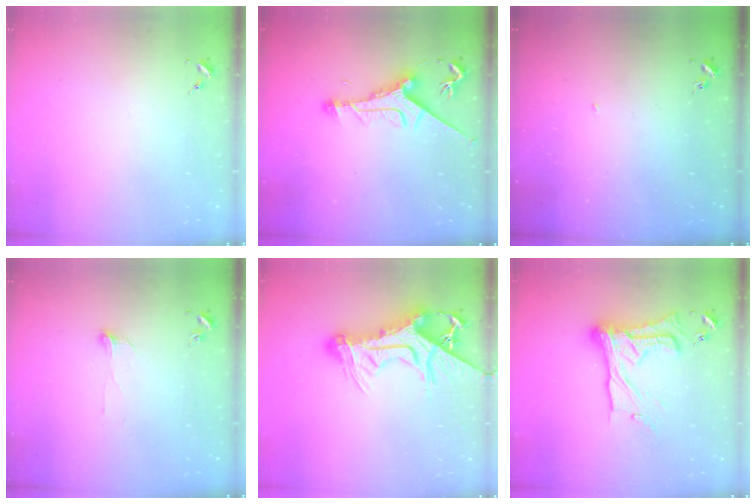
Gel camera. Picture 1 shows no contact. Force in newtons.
{"total": 10.2, "press": 10.1, "slide": 0.8}
{"total": 1.4, "press": 1.3, "slide": 0.1}
{"total": 3.6, "press": 3.6, "slide": 0.3}
{"total": 19.7, "press": 19.6, "slide": 1.8}
{"total": 21.5, "press": 21.4, "slide": 1.8}